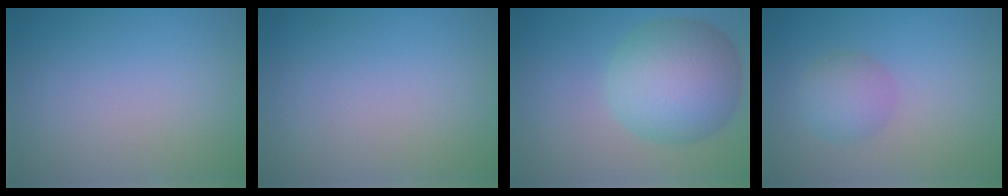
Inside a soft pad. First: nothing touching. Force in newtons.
{"total": 0.0}
{"total": 9.5, "press": 9.5, "slide": 0.3}
{"total": 2.9, "press": 2.9, "slide": 0.1}